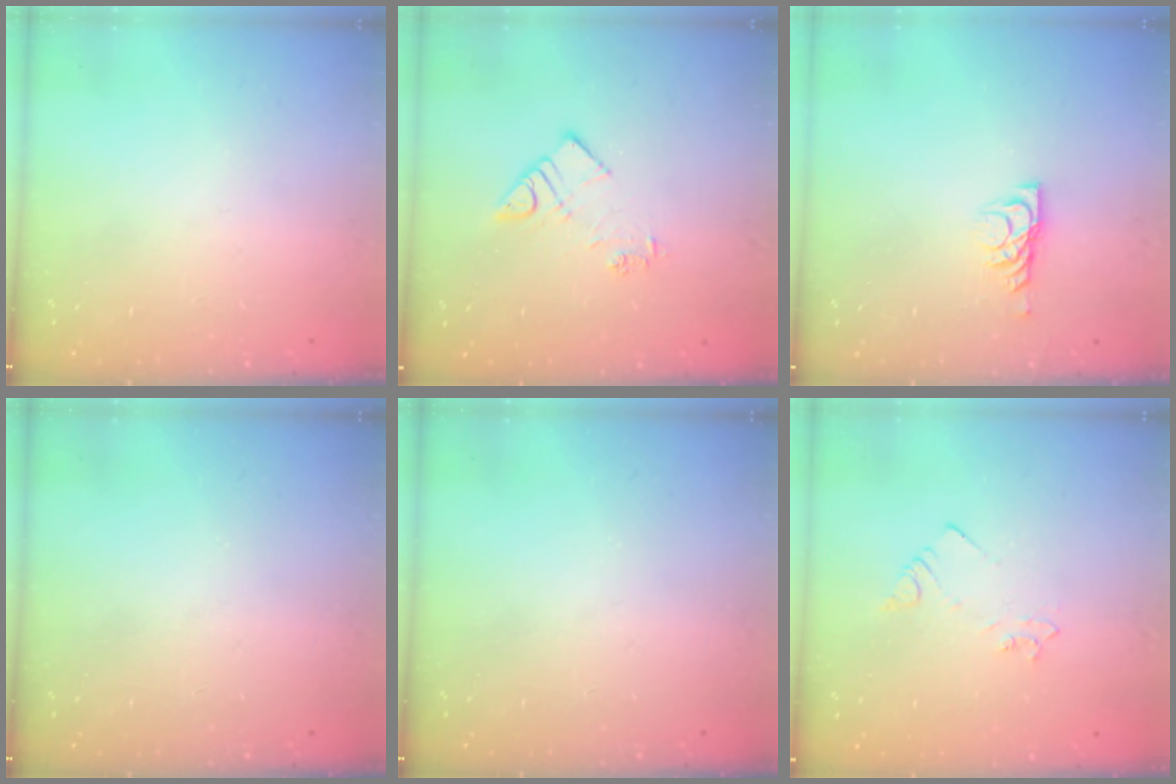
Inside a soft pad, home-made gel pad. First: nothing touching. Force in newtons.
{"total": 7.7, "press": 7.7, "slide": 0.2}
{"total": 6.2, "press": 6.2, "slide": 0.7}
{"total": 0.0}
{"total": 0.0}
{"total": 2.5, "press": 2.5, "slide": 0.3}